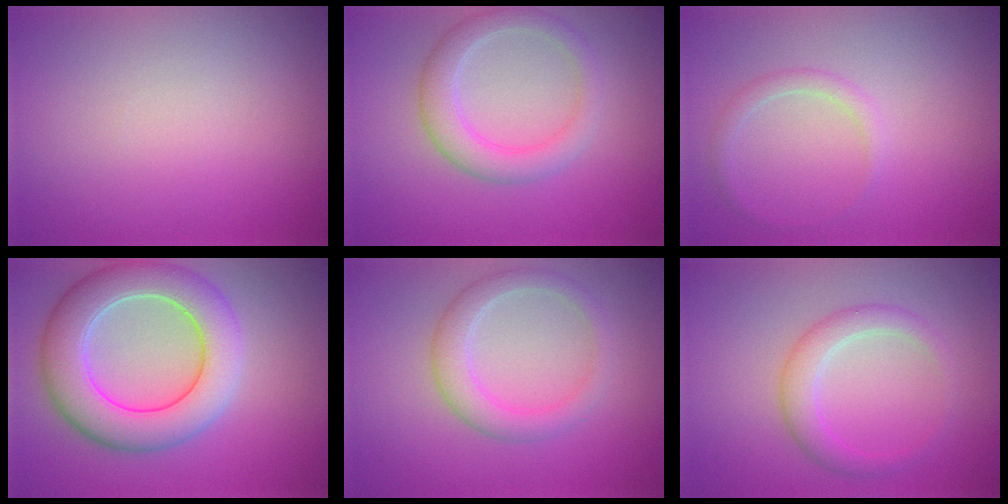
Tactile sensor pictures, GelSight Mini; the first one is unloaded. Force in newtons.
{"total": 3.5, "press": 3.5, "slide": 0.1}
{"total": 1.3, "press": 1.3, "slide": 0.1}
{"total": 8.1, "press": 8.1, "slide": 0.3}
{"total": 2.8, "press": 2.8, "slide": 0.2}
{"total": 2.6, "press": 2.6, "slide": 0.1}